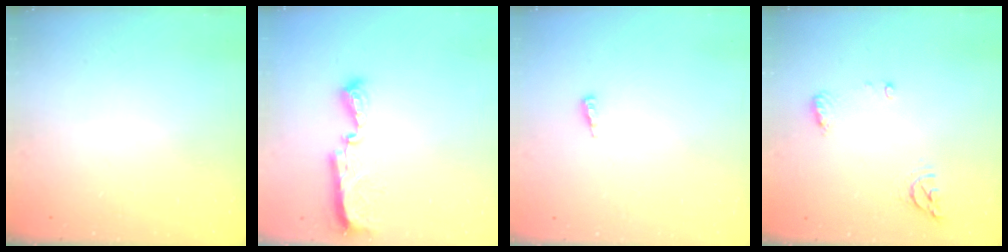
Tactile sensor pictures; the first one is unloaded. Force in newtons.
{"total": 7.7, "press": 7.6, "slide": 0.7}
{"total": 3.9, "press": 3.6, "slide": 1.5}
{"total": 8.4, "press": 6.9, "slide": 4.9}